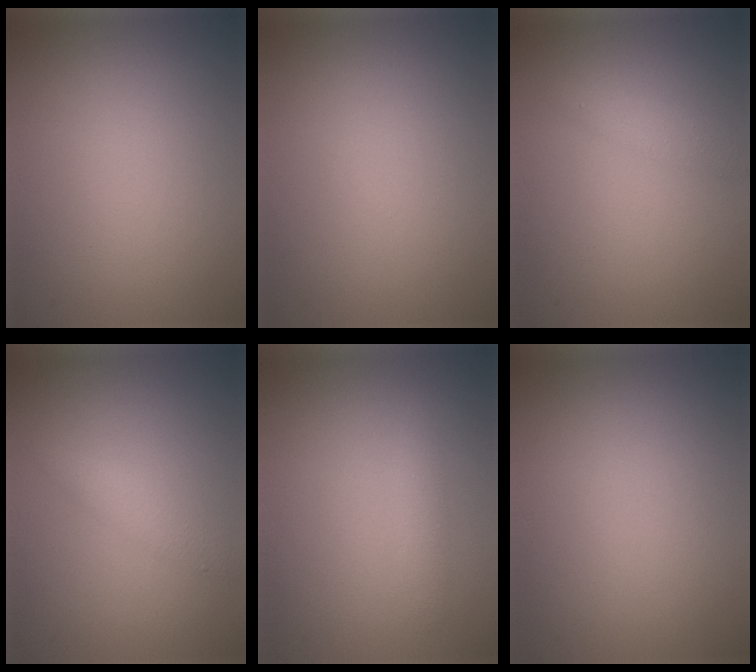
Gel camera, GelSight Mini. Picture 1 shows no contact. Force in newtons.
{"total": 0.0}
{"total": 1.4, "press": 1.4, "slide": 0.1}
{"total": 1.6, "press": 1.6, "slide": 0.1}
{"total": 1.3, "press": 1.3, "slide": 0.0}
{"total": 0.0}